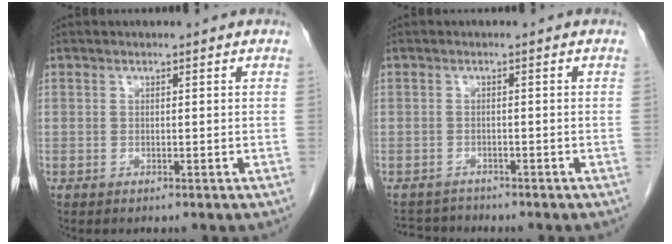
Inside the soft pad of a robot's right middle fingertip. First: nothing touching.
{"total": 3.1, "force": [-3.0, 0.8, -0.5], "torque": [0.008, -0.009, -0.050]}